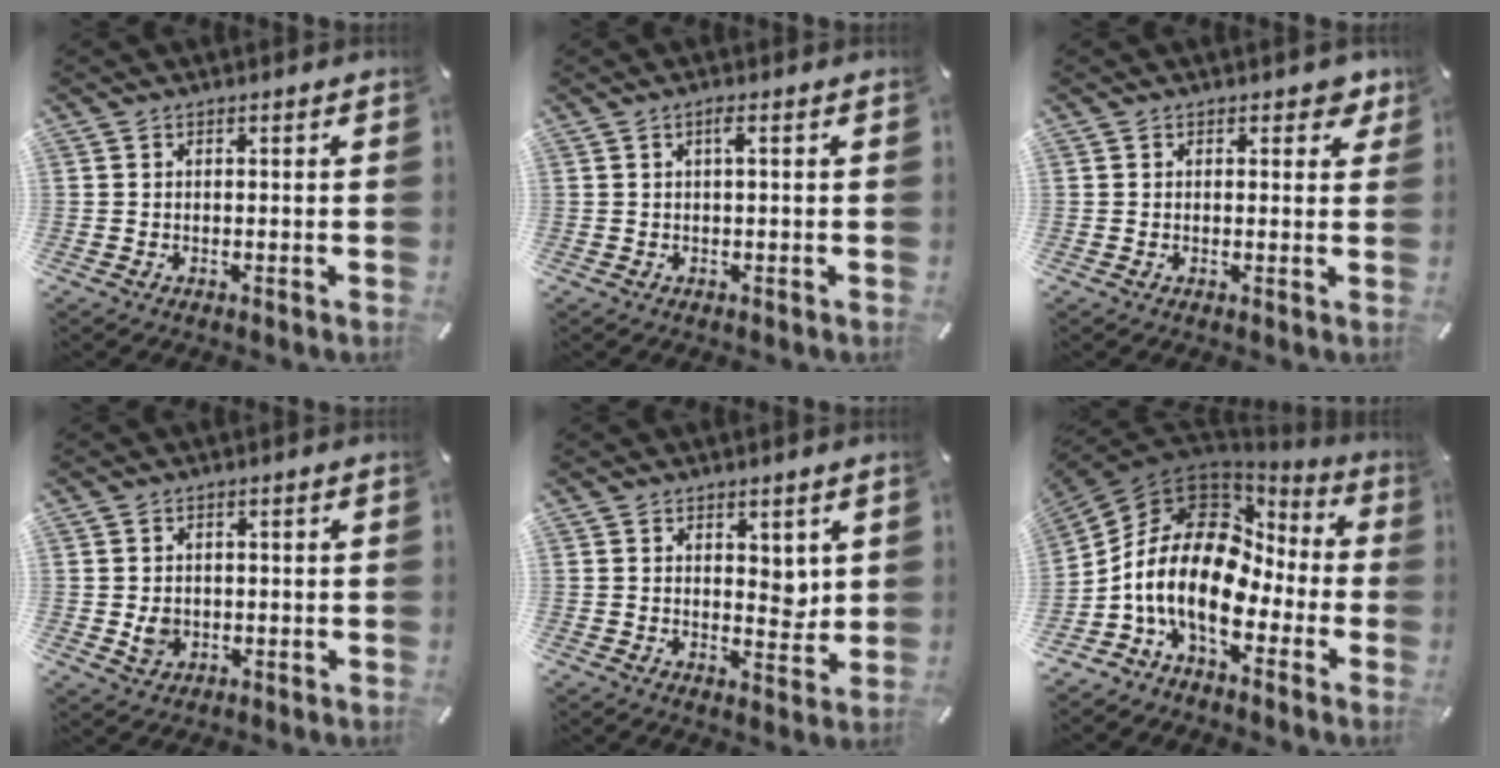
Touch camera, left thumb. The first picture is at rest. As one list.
[{"total": 1.8, "force": [0.3, 0.2, 1.8], "torque": [-0.037, 0.001, 0.004]}, {"total": 3.0, "force": [1.6, 1.7, 1.9], "torque": [-0.010, -0.005, 0.020]}, {"total": 3.5, "force": [-0.4, 2.9, 1.9], "torque": [-0.032, 0.000, -0.009]}, {"total": 4.6, "force": [2.1, 3.0, 2.9], "torque": [-0.023, -0.017, 0.031]}, {"total": 17.1, "force": [-3.2, 10.8, 12.9], "torque": [-0.288, -0.004, -0.063]}]